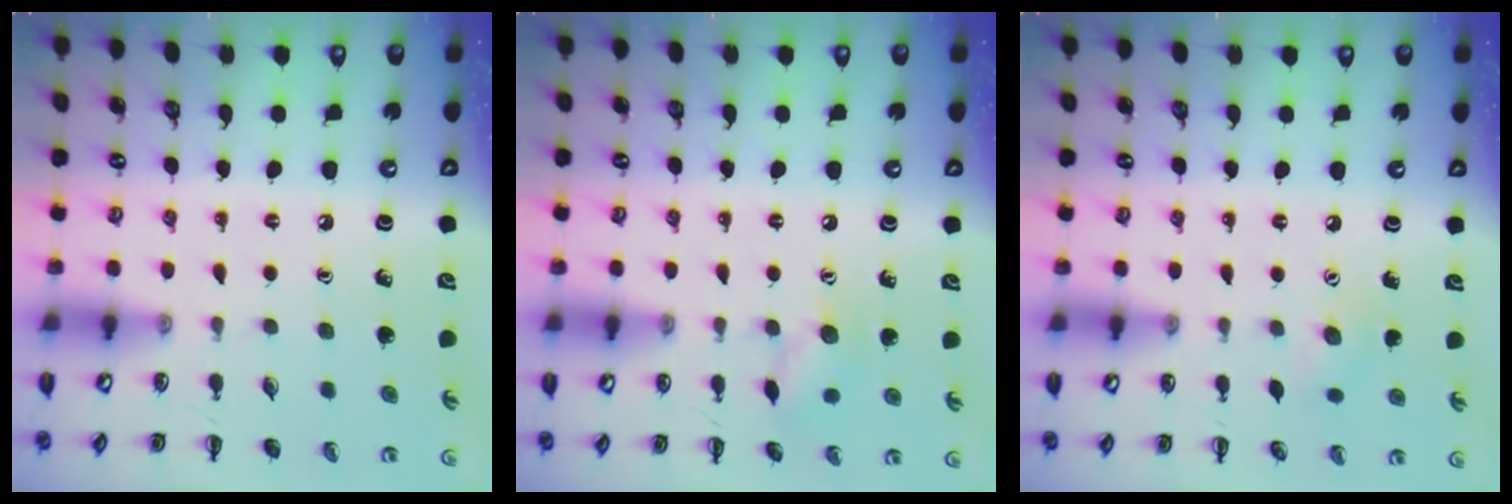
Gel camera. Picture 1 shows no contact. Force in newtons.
{"total": 7.3, "press": 7.2, "slide": 1.1}
{"total": 5.8, "press": 5.7, "slide": 1.3}